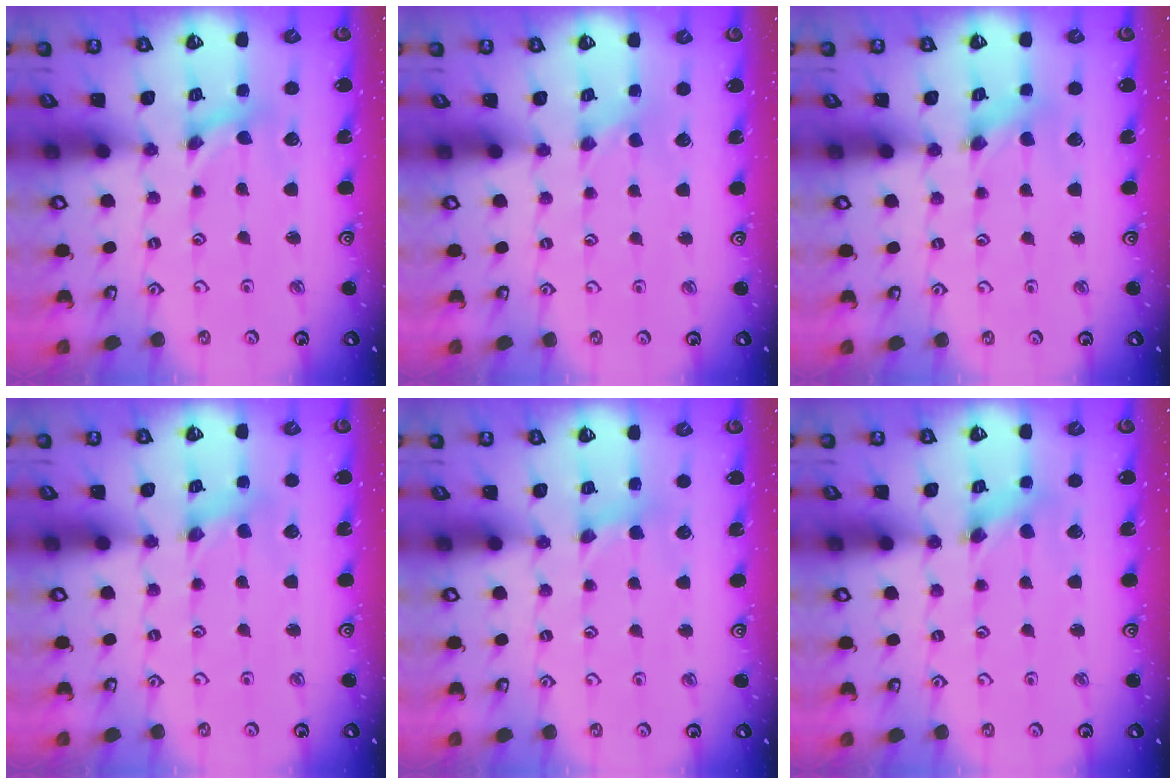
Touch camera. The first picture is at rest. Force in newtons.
{"total": 0.0}
{"total": 1.5, "press": 1.5, "slide": 0.2}
{"total": 1.3, "press": 1.3, "slide": 0.3}
{"total": 3.4, "press": 3.4, "slide": 0.5}
{"total": 1.9, "press": 1.9, "slide": 0.2}